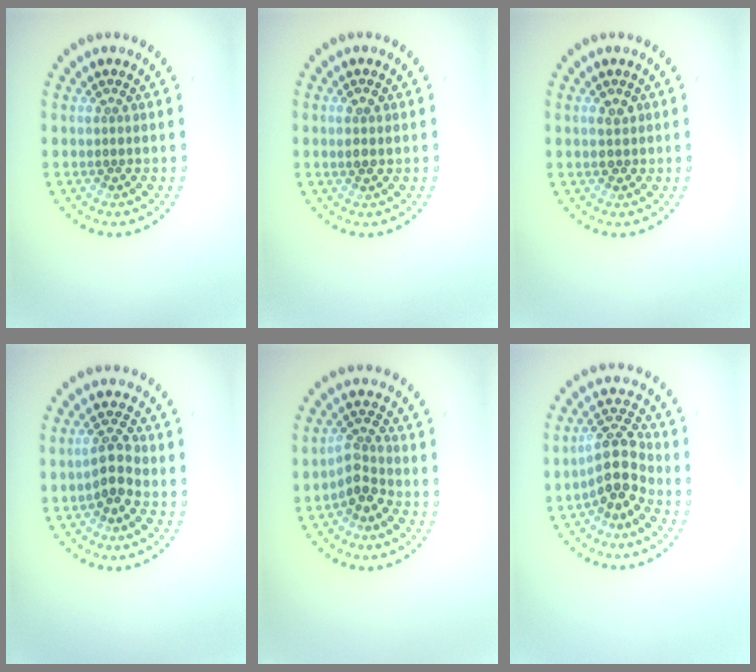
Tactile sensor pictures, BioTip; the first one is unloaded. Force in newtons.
{"total": 1.4, "press": 1.4, "slide": 0.5}
{"total": 1.6, "press": 1.5, "slide": 0.1}
{"total": 2.7, "press": 2.5, "slide": 0.9}
{"total": 2.7, "press": 2.0, "slide": 1.8}
{"total": 4.0, "press": 3.6, "slide": 1.9}